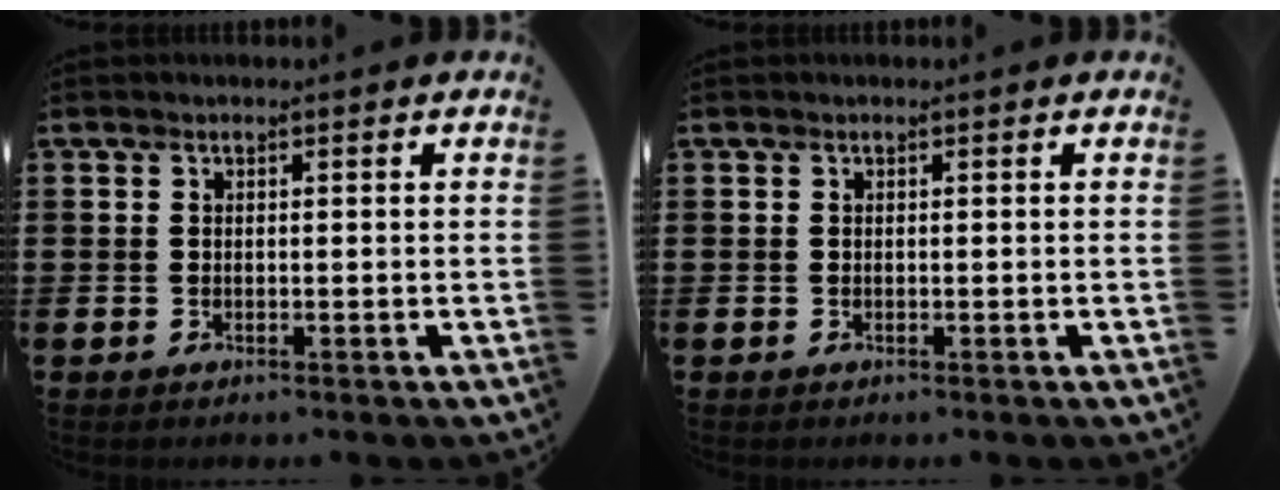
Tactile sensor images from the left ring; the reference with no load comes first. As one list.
[{"total": 0.0}]